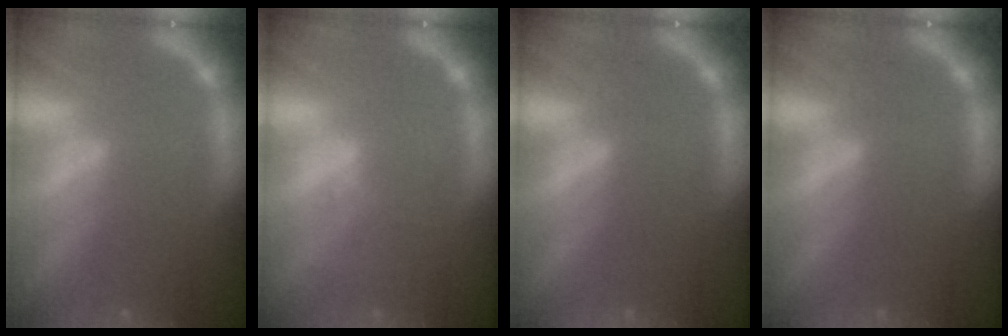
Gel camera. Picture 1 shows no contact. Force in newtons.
{"total": 1.5}
{"total": 0.0}
{"total": 0.0}